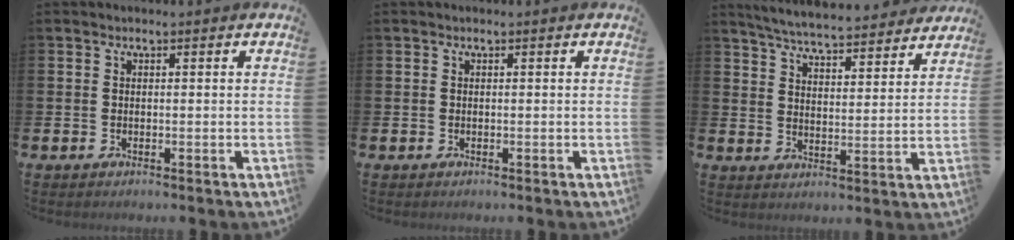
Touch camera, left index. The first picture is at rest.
{"total": 0.0}
{"total": 6.0, "force": [5.9, 0.4, 1.0], "torque": [-0.036, -0.045, 0.102]}